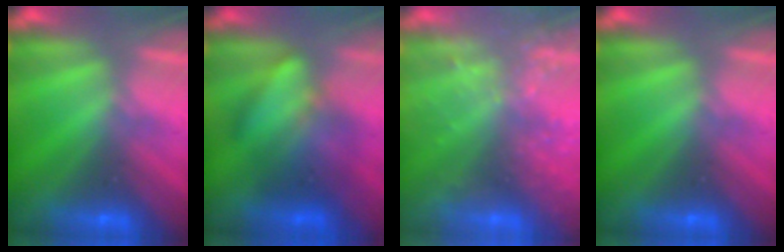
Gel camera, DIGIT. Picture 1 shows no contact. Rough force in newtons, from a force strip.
{"total": 3.5}
{"total": 6.0}
{"total": 0.0}